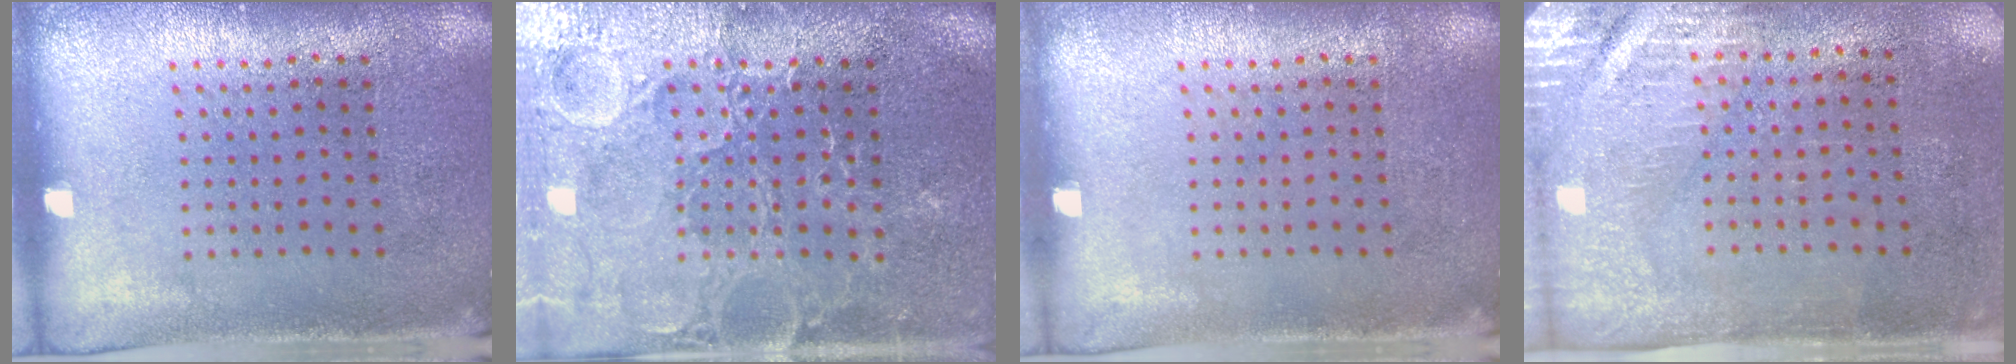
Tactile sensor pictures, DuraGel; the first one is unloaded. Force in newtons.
{"total": 3.6, "press": 3.5, "slide": 0.8}
{"total": 0.0}
{"total": 2.9, "press": 2.5, "slide": 1.5}